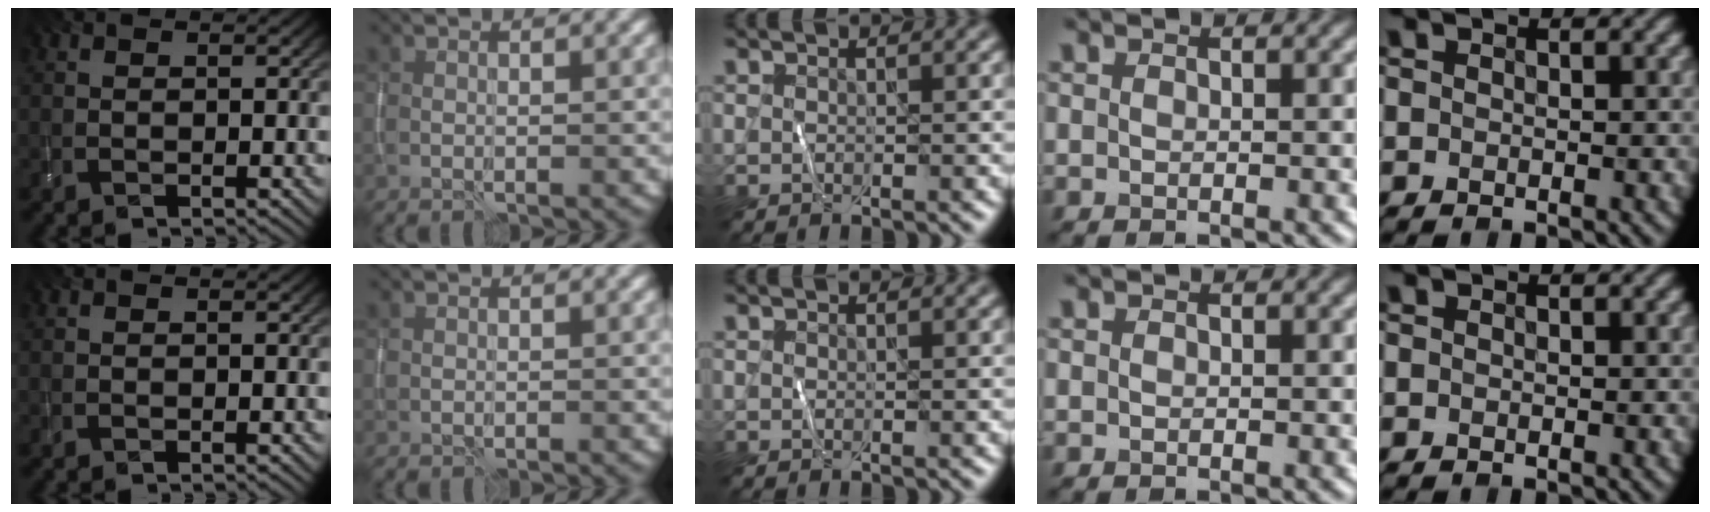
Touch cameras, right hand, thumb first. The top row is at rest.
{}